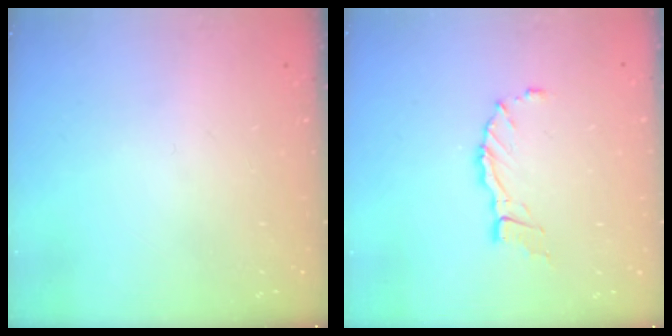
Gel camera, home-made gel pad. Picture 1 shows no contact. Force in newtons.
{"total": 7.9, "press": 7.9, "slide": 0.7}